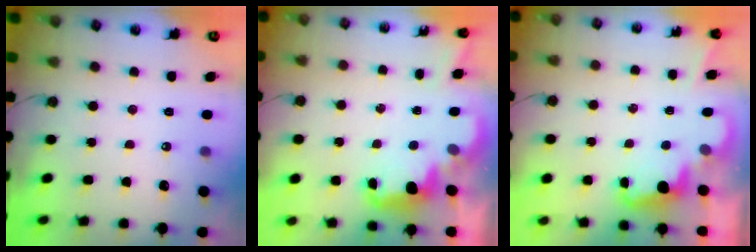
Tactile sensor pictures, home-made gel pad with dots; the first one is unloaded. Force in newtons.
{"total": 2.7, "press": 2.6, "slide": 0.7}
{"total": 2.4, "press": 2.3, "slide": 0.5}